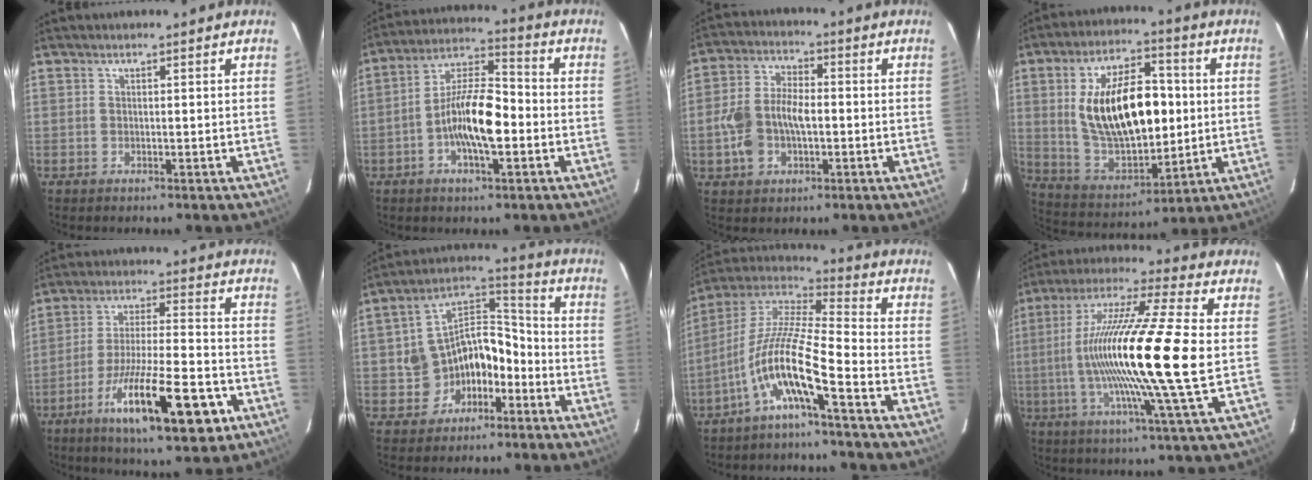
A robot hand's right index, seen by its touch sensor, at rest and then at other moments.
{"total": 12.0, "force": [-3.2, 4.0, 10.9], "torque": [-0.211, 0.010, -0.061]}
{"total": 10.4, "force": [-2.0, 6.6, 7.8], "torque": [-0.167, 0.013, -0.033]}
{"total": 20.5, "force": [1.9, 10.1, 17.8], "torque": [-0.327, 0.012, 0.052]}
{"total": 18.2, "force": [-9.2, 3.6, 15.3], "torque": [-0.276, -0.033, -0.146]}
{"total": 10.5, "force": [-5.1, 8.1, 4.3], "torque": [-0.095, 0.057, -0.064]}
{"total": 12.6, "force": [-5.8, 1.2, 11.1], "torque": [-0.213, 0.003, -0.116]}
{"total": 21.0, "force": [-0.4, -0.6, 21.0], "torque": [-0.384, -0.002, -0.022]}